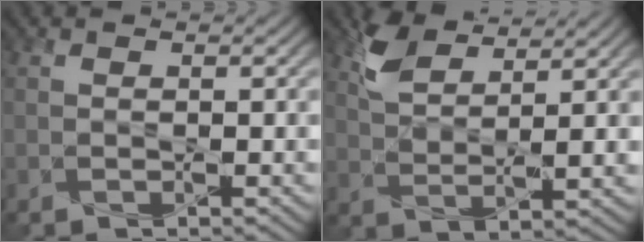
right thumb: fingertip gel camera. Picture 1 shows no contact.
{"total": 6.1, "force": [4.2, 2.0, 4.0], "torque": [-0.095, 0.000, 0.091]}